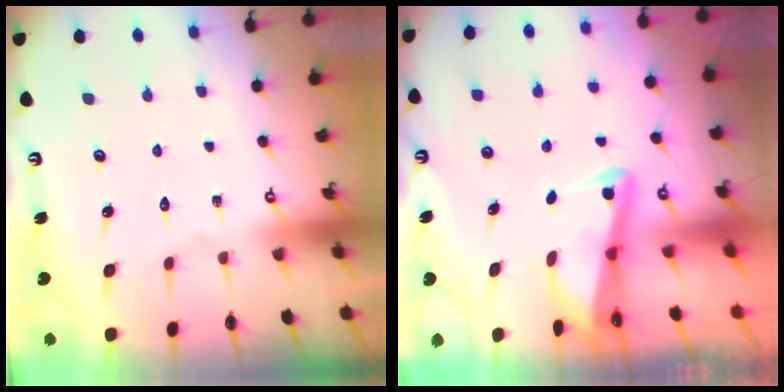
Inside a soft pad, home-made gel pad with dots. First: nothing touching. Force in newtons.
{"total": 3.0, "press": 3.0, "slide": 0.4}